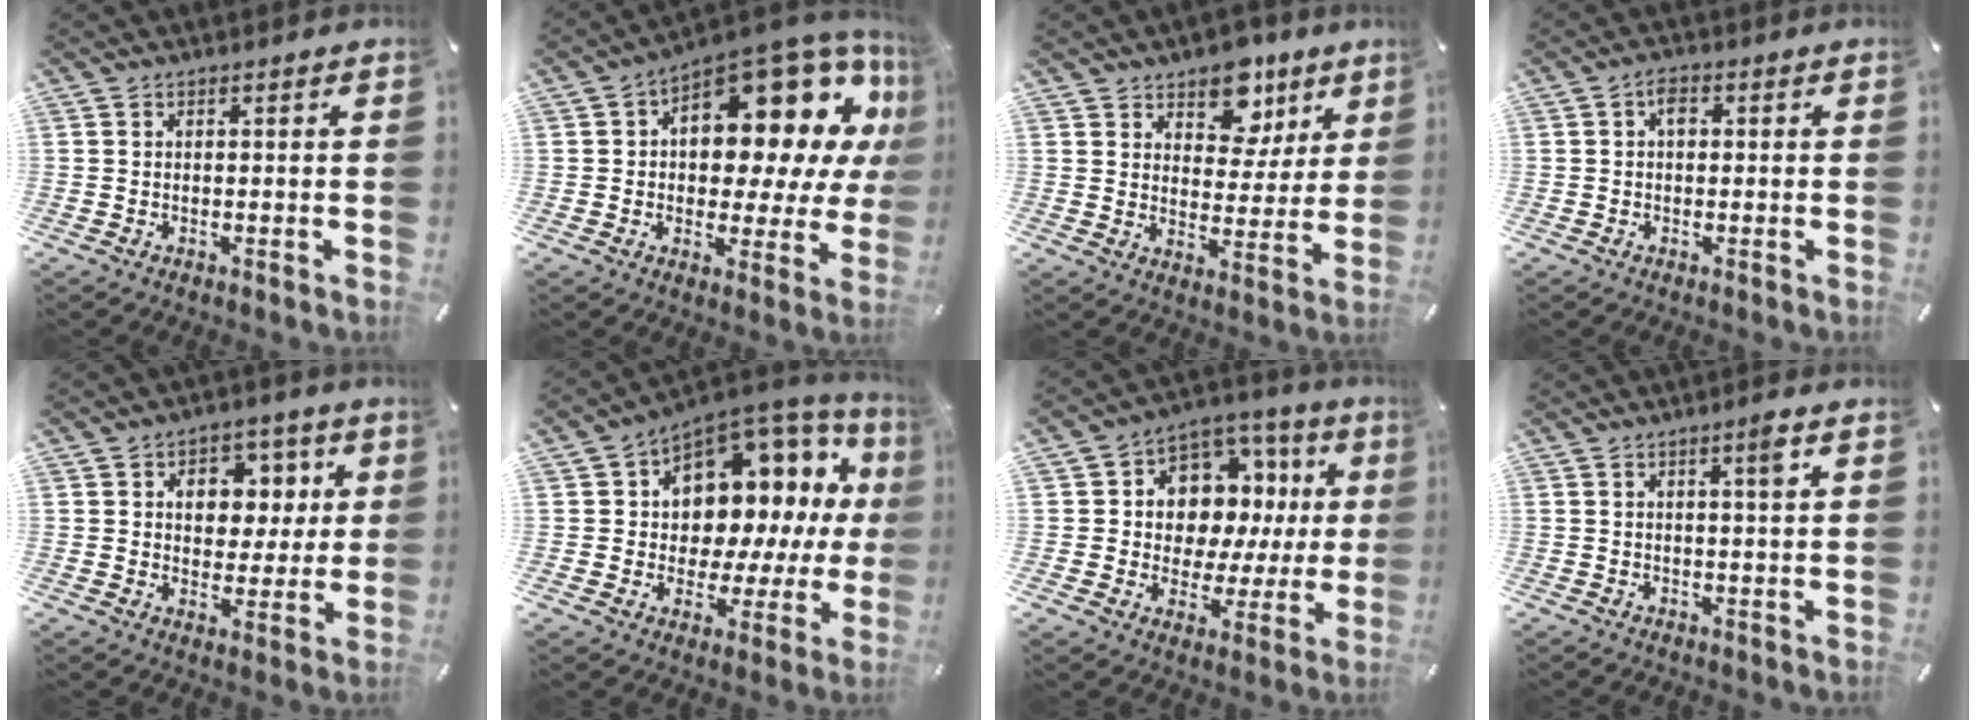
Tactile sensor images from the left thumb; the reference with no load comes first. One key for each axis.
{"total": 15.6, "fx": 7.9, "fy": 8.2, "fz": 10.6, "tx": -0.121, "ty": -0.092, "tz": 0.124}
{"total": 10.9, "fx": 7.3, "fy": 7.2, "fz": 3.7, "tx": -0.041, "ty": -0.053, "tz": 0.128}
{"total": 2.4, "fx": 0.3, "fy": 1.6, "fz": 1.8, "tx": -0.036, "ty": 0.008, "tz": 0.003}
{"total": 8.7, "fx": 2.4, "fy": 7.2, "fz": 4.2, "tx": -0.051, "ty": -0.005, "tz": 0.038}
{"total": 11.2, "fx": 4.4, "fy": 9.0, "fz": 5.2, "tx": -0.066, "ty": -0.062, "tz": 0.080}
{"total": 10.9, "fx": 4.6, "fy": 8.9, "fz": 4.2, "tx": -0.065, "ty": -0.059, "tz": 0.086}
{"total": 3.2, "fx": 1.4, "fy": 0.1, "fz": 2.9, "tx": -0.044, "ty": -0.006, "tz": 0.017}